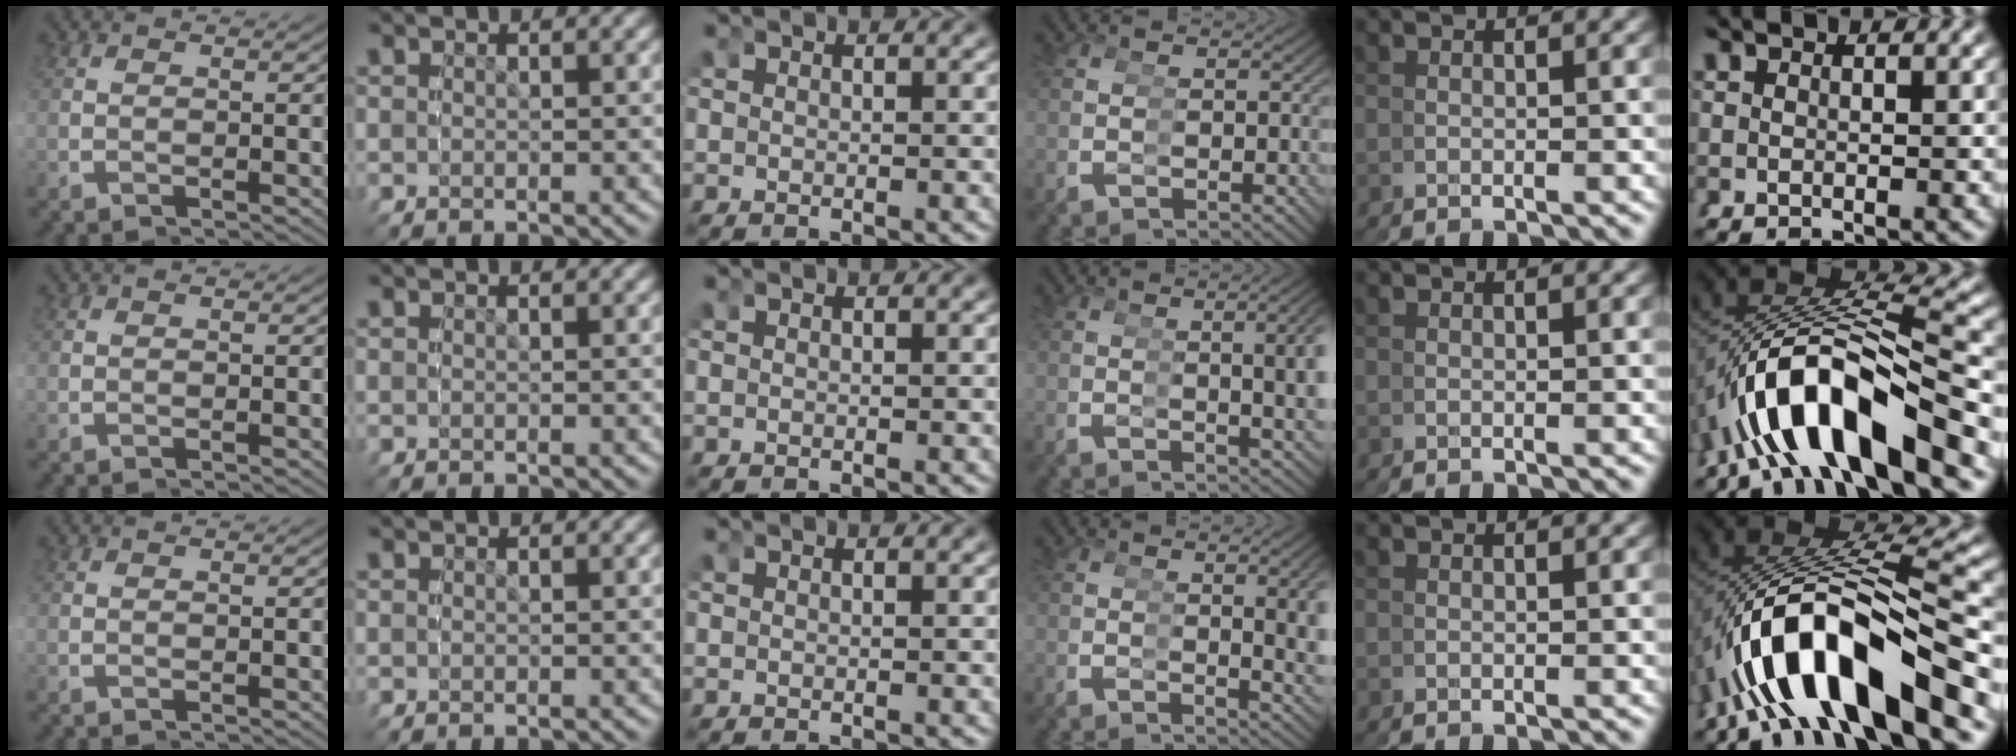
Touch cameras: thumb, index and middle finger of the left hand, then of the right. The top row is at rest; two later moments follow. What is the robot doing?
{"motion": "grasp_and_lifting", "object": "cup"}